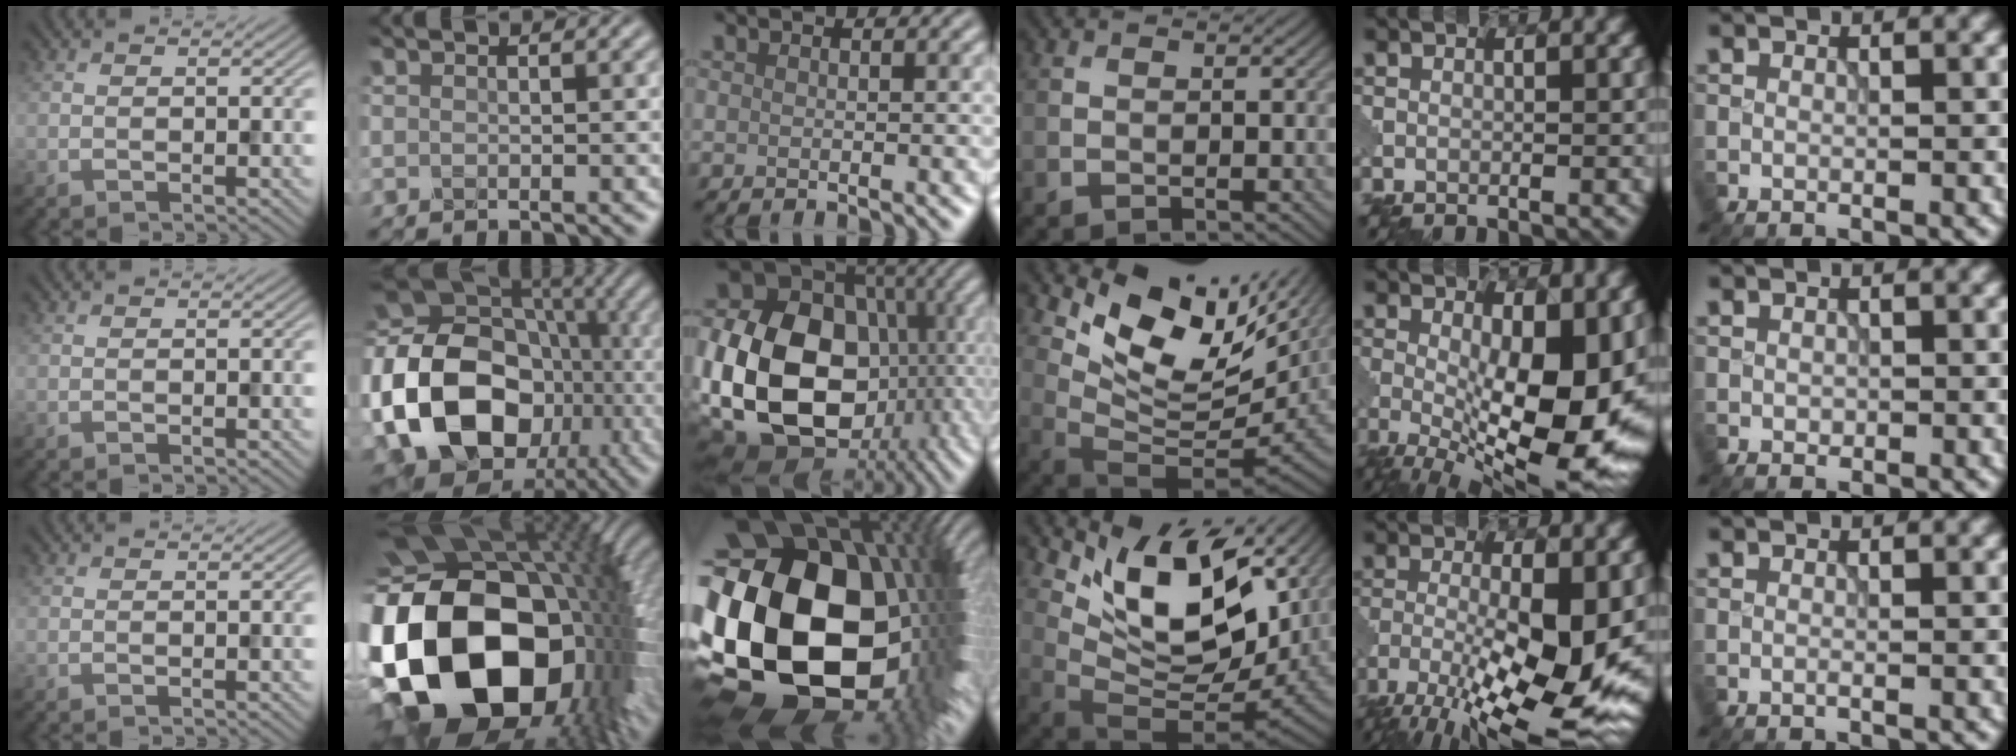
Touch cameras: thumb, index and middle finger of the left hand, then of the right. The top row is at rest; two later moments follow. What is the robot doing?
{"motion": "dispense", "object": "glue stick"}